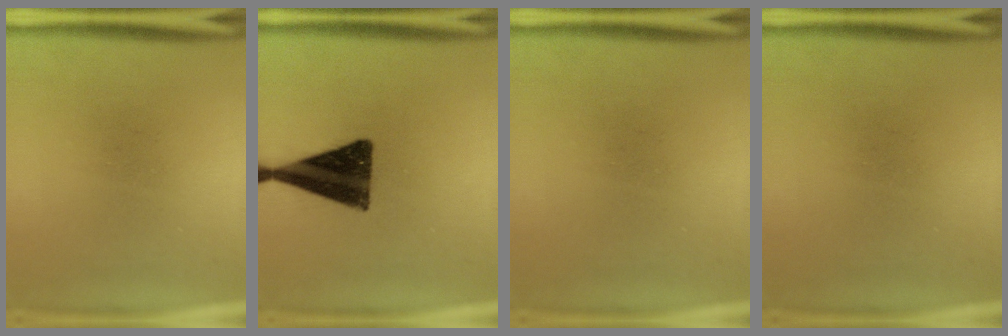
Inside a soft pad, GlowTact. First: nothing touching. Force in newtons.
{"total": 14.1}
{"total": 0.0}
{"total": 0.0}